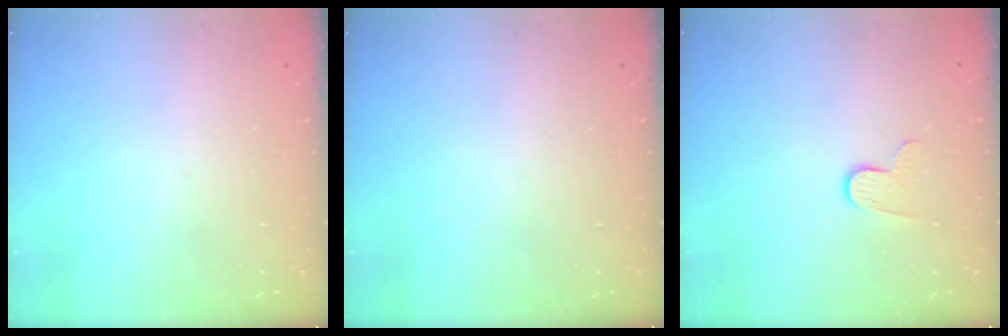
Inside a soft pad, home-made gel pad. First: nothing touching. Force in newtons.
{"total": 0.0}
{"total": 6.3, "press": 6.3, "slide": 0.2}